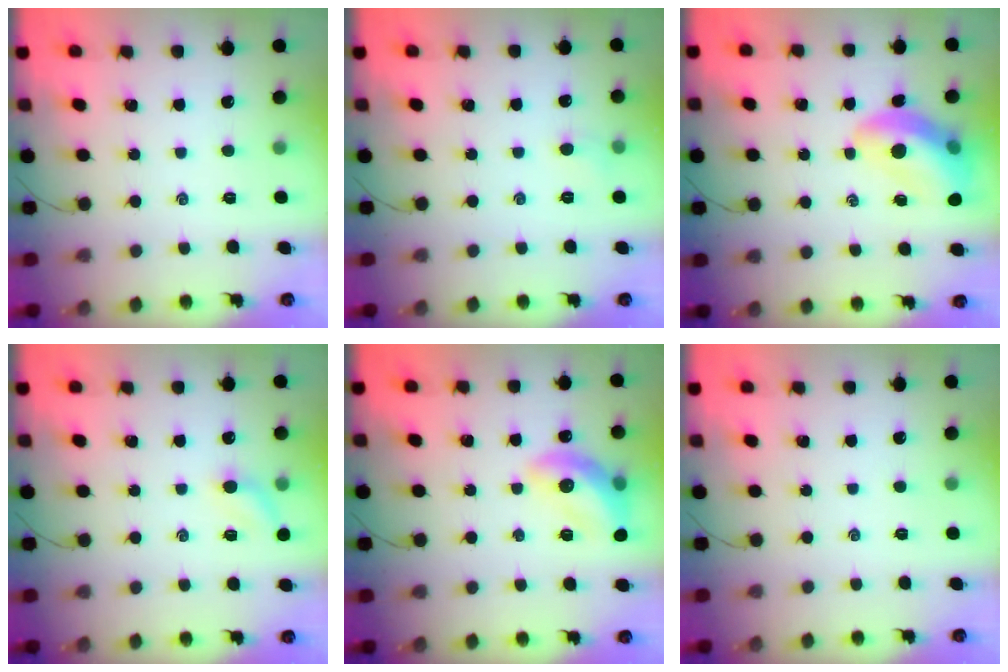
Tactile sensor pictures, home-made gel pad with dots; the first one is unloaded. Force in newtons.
{"total": 3.9, "press": 3.8, "slide": 1.1}
{"total": 13.4, "press": 12.9, "slide": 3.3}
{"total": 6.8, "press": 6.6, "slide": 1.5}
{"total": 13.1, "press": 13.0, "slide": 1.8}
{"total": 0.0}